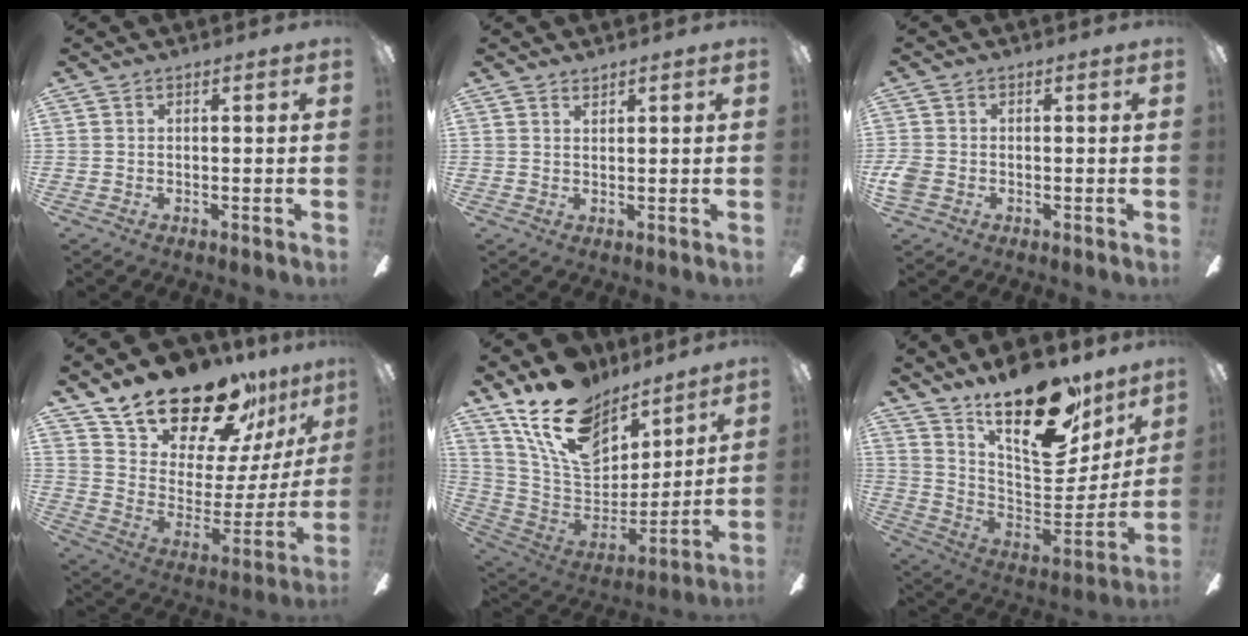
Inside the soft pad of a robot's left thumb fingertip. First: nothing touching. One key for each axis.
{"total": 1.3, "fx": 1.2, "fy": 0.3, "fz": 0.1, "tx": -0.003, "ty": 0.000, "tz": 0.023}
{"total": 3.4, "fx": -1.0, "fy": 2.7, "fz": 1.9, "tx": -0.042, "ty": 0.005, "tz": -0.021}
{"total": 23.9, "fx": 20.2, "fy": 9.4, "fz": 8.6, "tx": -0.135, "ty": -0.147, "tz": 0.362}
{"total": 20.0, "fx": 14.1, "fy": 10.7, "fz": 9.4, "tx": -0.185, "ty": -0.082, "tz": 0.260}
{"total": 26.0, "fx": 16.9, "fy": 11.7, "fz": 15.9, "tx": -0.213, "ty": -0.117, "tz": 0.298}